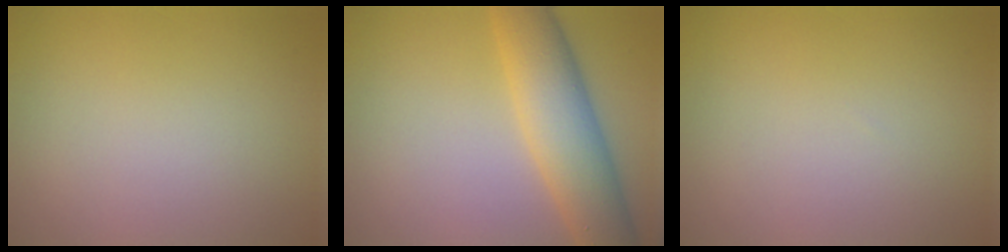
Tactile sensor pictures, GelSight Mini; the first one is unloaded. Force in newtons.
{"total": 6.7, "press": 6.7, "slide": 0.0}
{"total": 0.0}